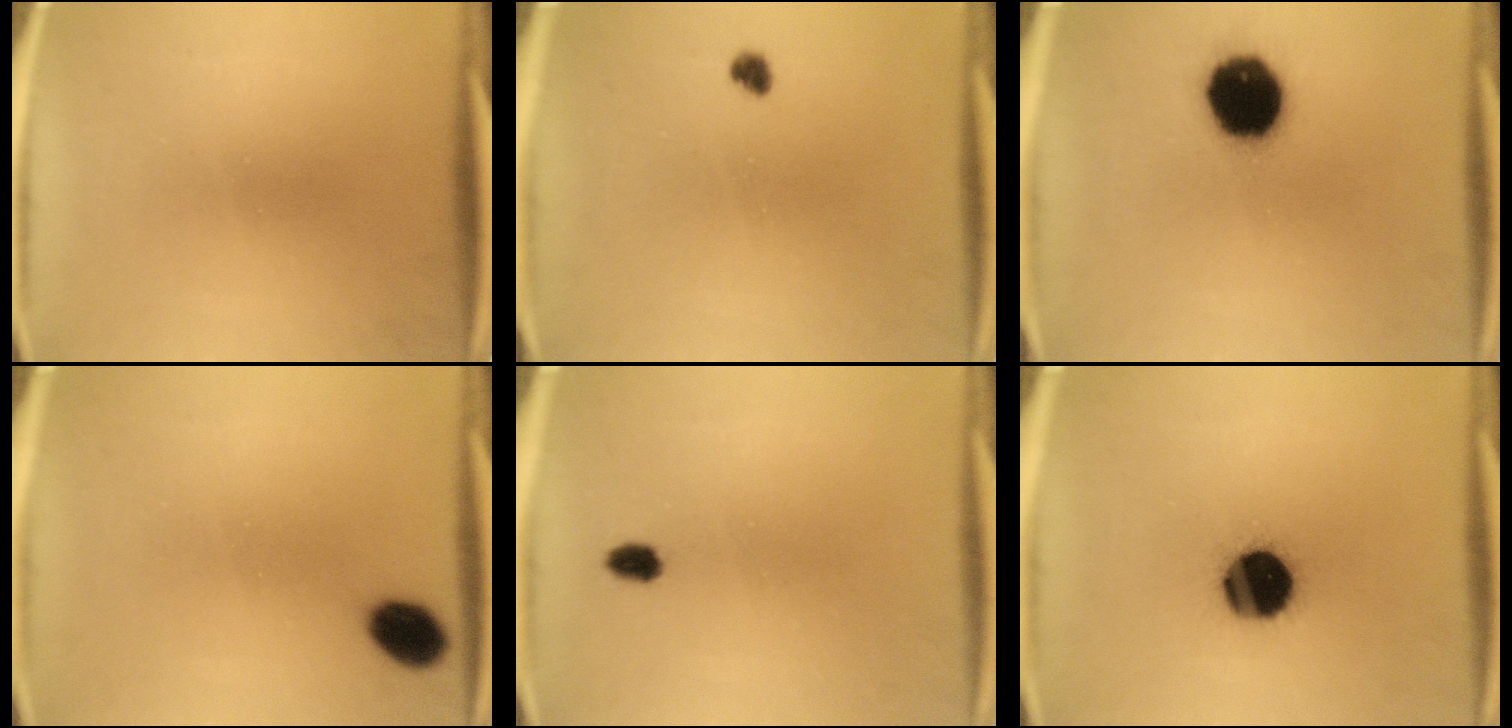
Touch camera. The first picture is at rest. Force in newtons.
{"total": 1.7}
{"total": 16.5}
{"total": 5.9}
{"total": 2.2}
{"total": 16.2}